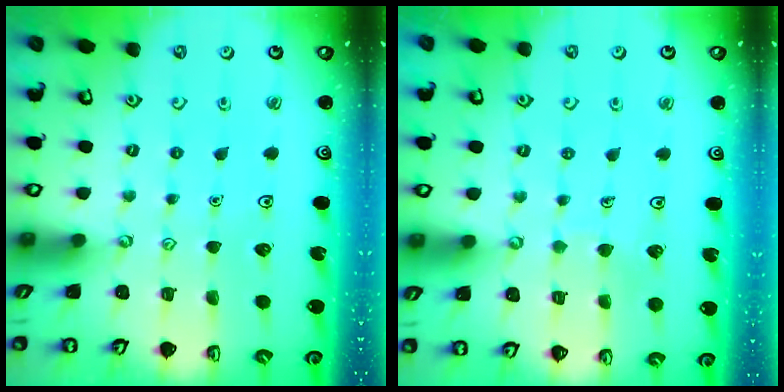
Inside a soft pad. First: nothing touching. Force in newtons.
{"total": 3.4, "press": 3.4, "slide": 0.0}